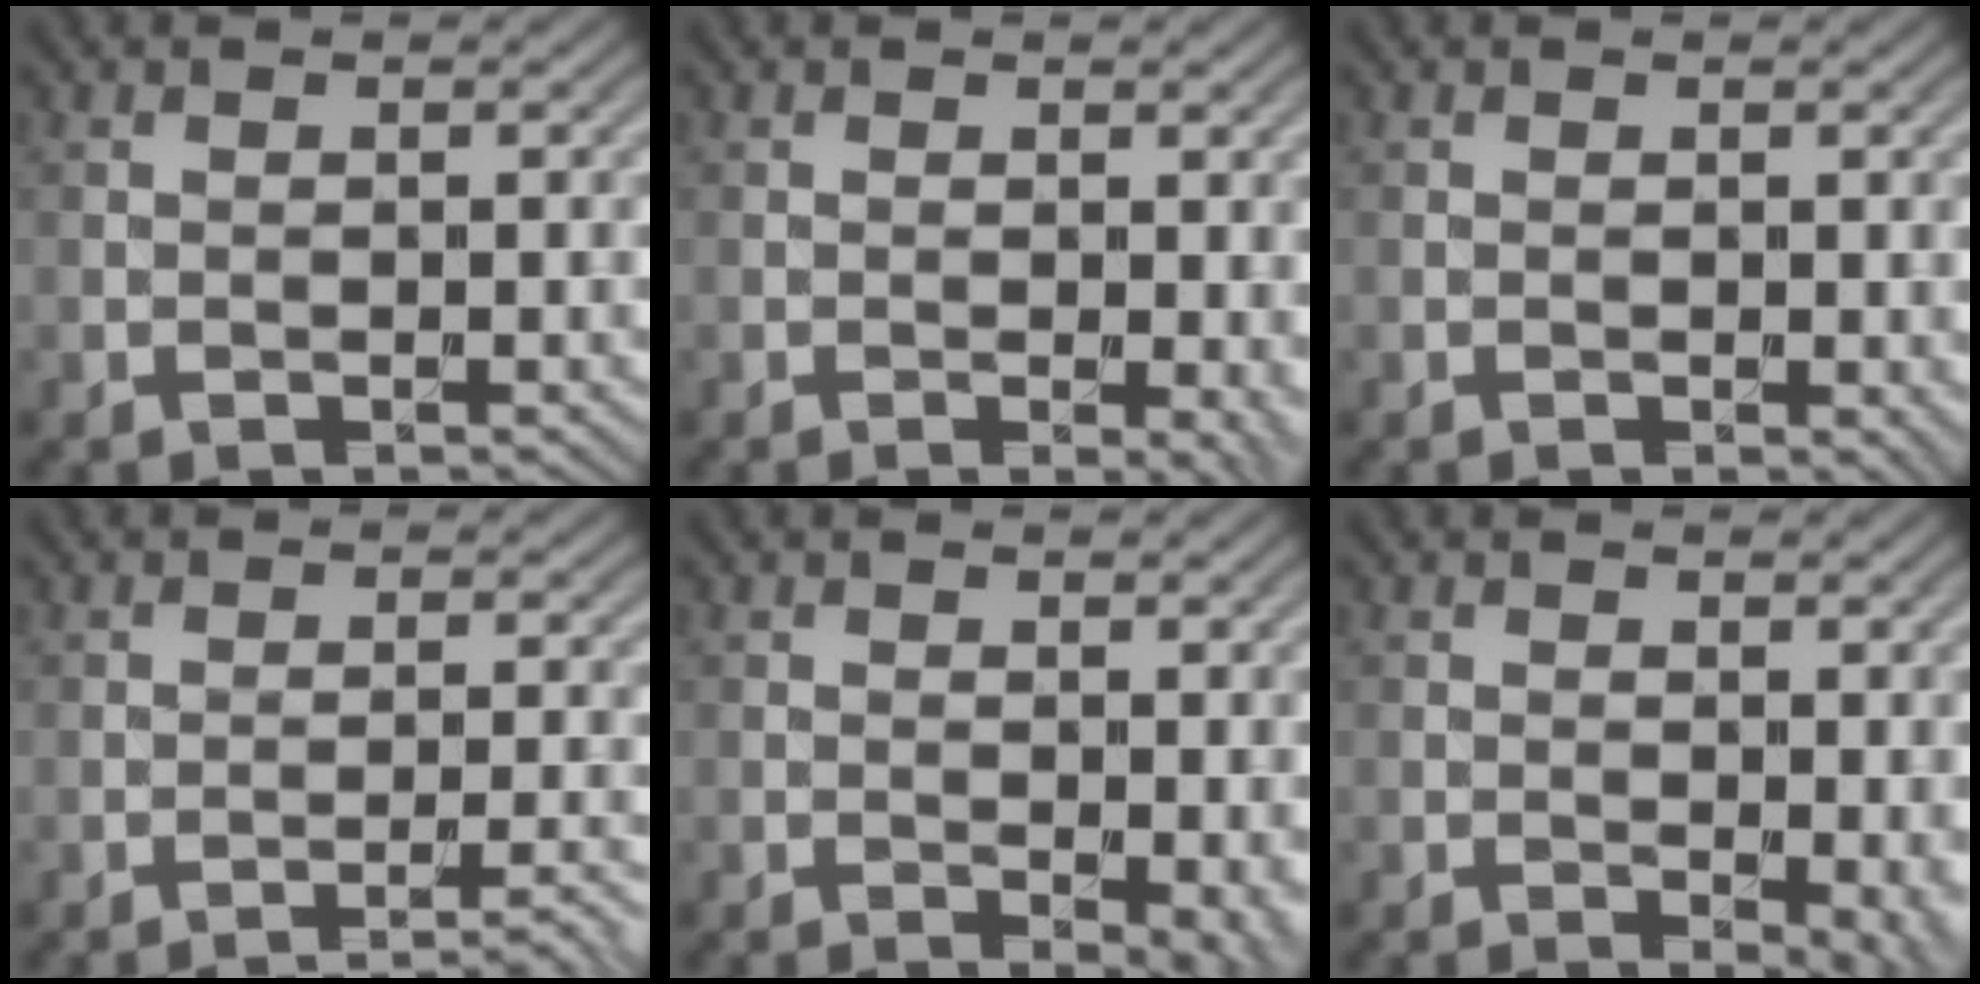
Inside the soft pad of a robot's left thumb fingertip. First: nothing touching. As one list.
[{"total": 2.8, "force": [-0.2, 0.9, 2.6], "torque": [-0.034, -0.007, -0.004]}, {"total": 1.1, "force": [-0.1, 0.6, 0.9], "torque": [-0.009, -0.006, -0.002]}, {"total": 3.7, "force": [-2.6, 0.4, 2.7], "torque": [-0.038, 0.011, -0.049]}, {"total": 3.8, "force": [-0.6, 1.6, 3.3], "torque": [-0.040, -0.009, -0.006]}, {"total": 4.0, "force": [-0.5, 1.8, 3.6], "torque": [-0.042, -0.008, -0.004]}]